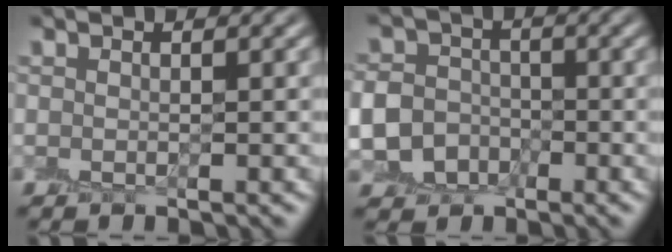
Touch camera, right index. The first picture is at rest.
{"total": 5.2, "force": [-1.8, 4.6, 1.7], "torque": [-0.021, -0.004, -0.053]}